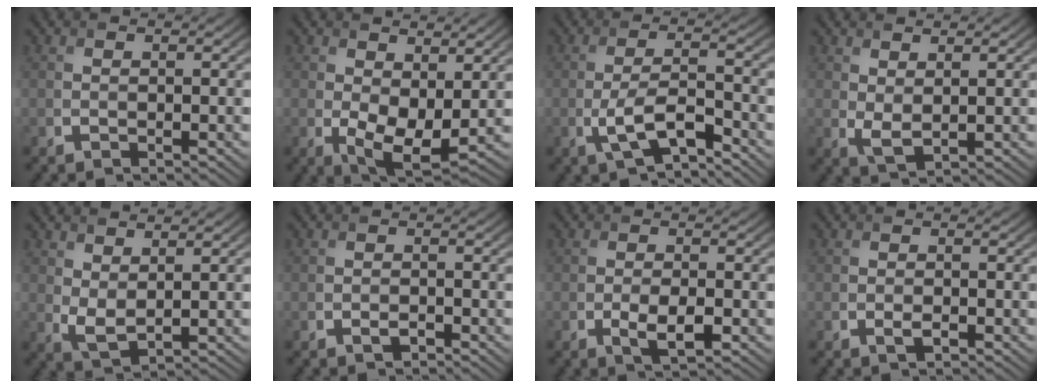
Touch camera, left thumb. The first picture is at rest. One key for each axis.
{"total": 6.4, "fx": 0.5, "fy": 3.7, "fz": 5.2, "tx": -0.104, "ty": -0.020, "tz": 0.018}
{"total": 5.5, "fx": -2.7, "fy": 1.8, "fz": 4.5, "tx": -0.098, "ty": -0.001, "tz": -0.053}
{"total": 2.3, "fx": 1.1, "fy": 1.0, "fz": 1.8, "tx": -0.045, "ty": -0.005, "tz": 0.025}
{"total": 3.2, "fx": 1.7, "fy": 1.4, "fz": 2.4, "tx": -0.058, "ty": -0.004, "tz": 0.038}
{"total": 1.1, "fx": -0.7, "fy": 0.5, "fz": 0.6, "tx": -0.009, "ty": -0.001, "tz": -0.012}
{"total": 3.4, "fx": -1.2, "fy": 1.4, "fz": 2.9, "tx": -0.059, "ty": -0.010, "tz": -0.019}
{"total": 1.2, "fx": -0.6, "fy": 0.5, "fz": 0.8, "tx": -0.015, "ty": -0.003, "tz": -0.009}